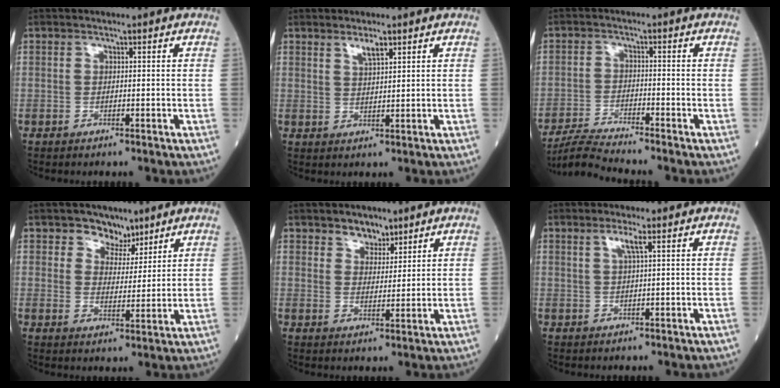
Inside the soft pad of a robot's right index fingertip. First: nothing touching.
{"total": 2.5, "force": [1.8, 0.4, 1.7], "torque": [-0.035, 0.001, 0.034]}
{"total": 4.5, "force": [-4.2, -1.6, 0.7], "torque": [-0.026, -0.019, -0.083]}
{"total": 5.1, "force": [3.6, 3.5, 0.8], "torque": [-0.007, -0.001, 0.060]}
{"total": 3.8, "force": [2.9, 2.2, 1.0], "torque": [-0.013, 0.000, 0.049]}
{"total": 2.2, "force": [1.0, -0.2, 2.0], "torque": [-0.045, 0.003, 0.020]}